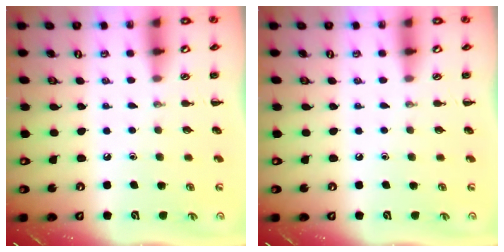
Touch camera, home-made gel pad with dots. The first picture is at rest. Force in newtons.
{"total": 0.0}